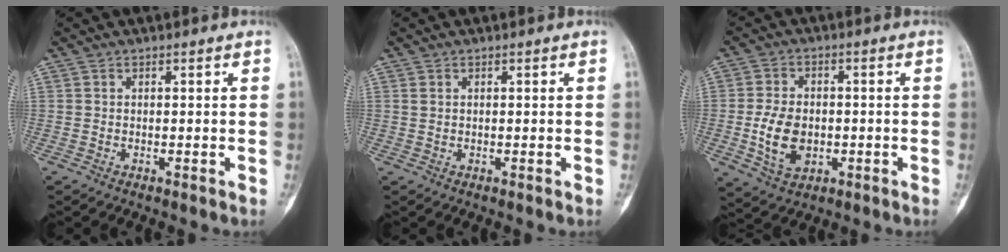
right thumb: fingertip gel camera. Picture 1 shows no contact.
{"total": 0.8, "force": [0.3, 0.5, 0.4], "torque": [-0.007, 0.003, 0.007]}
{"total": 8.9, "force": [-1.6, 6.1, 6.4], "torque": [-0.103, 0.002, -0.023]}